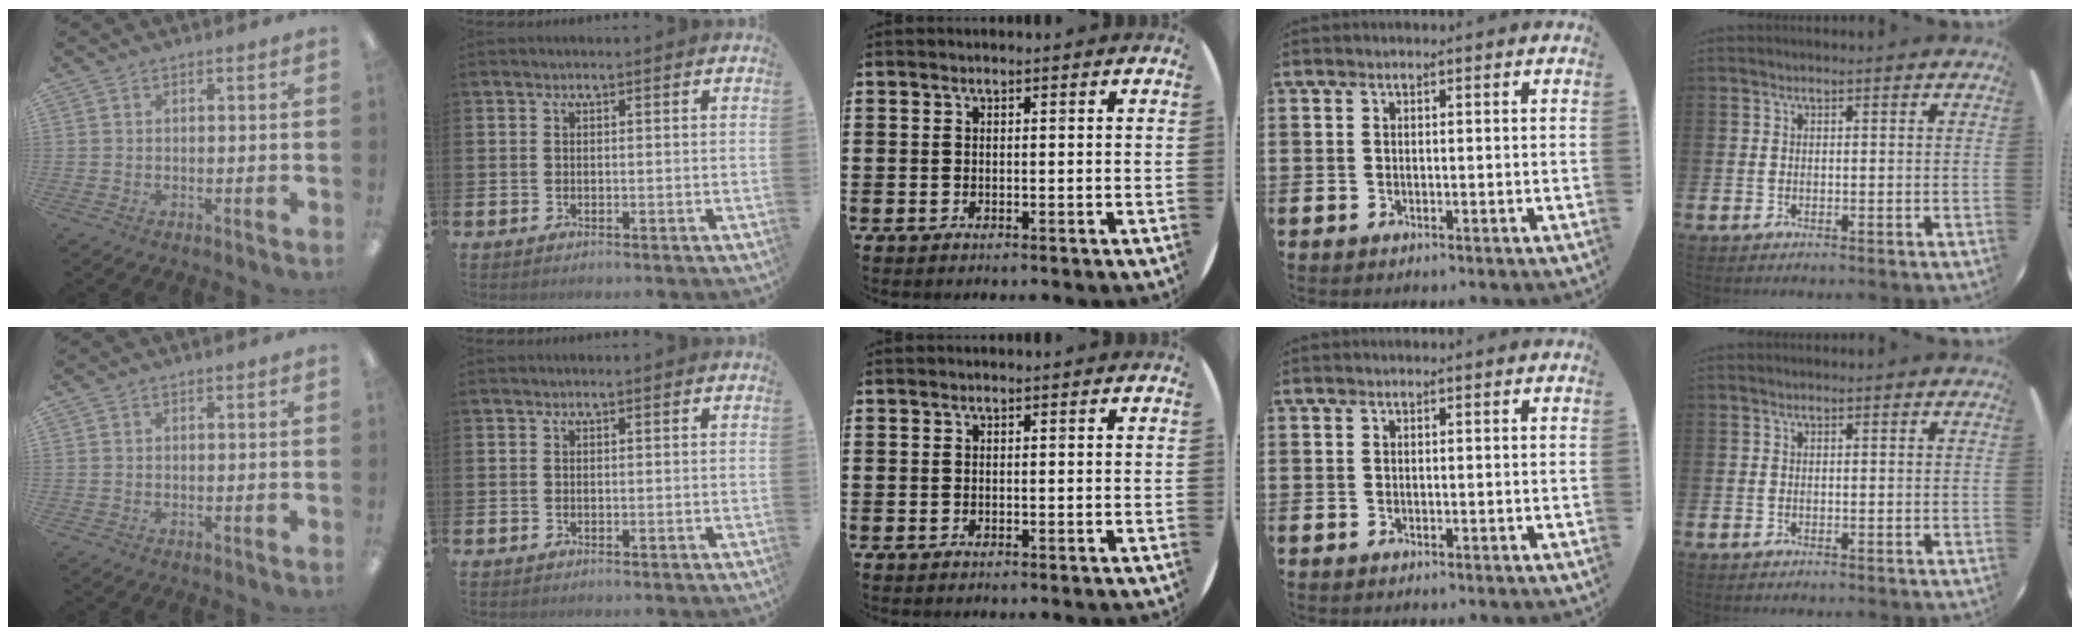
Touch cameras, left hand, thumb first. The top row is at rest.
{}